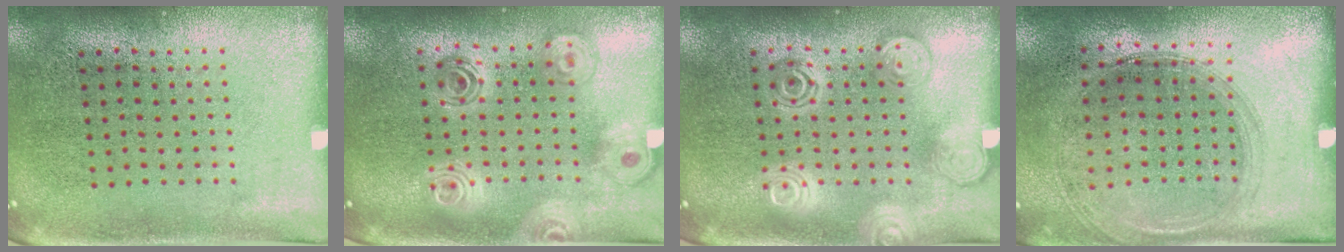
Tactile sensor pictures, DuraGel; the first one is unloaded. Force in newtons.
{"total": 2.0, "press": 1.7, "slide": 1.1}
{"total": 2.8, "press": 2.8, "slide": 0.4}
{"total": 1.3, "press": 1.2, "slide": 0.5}